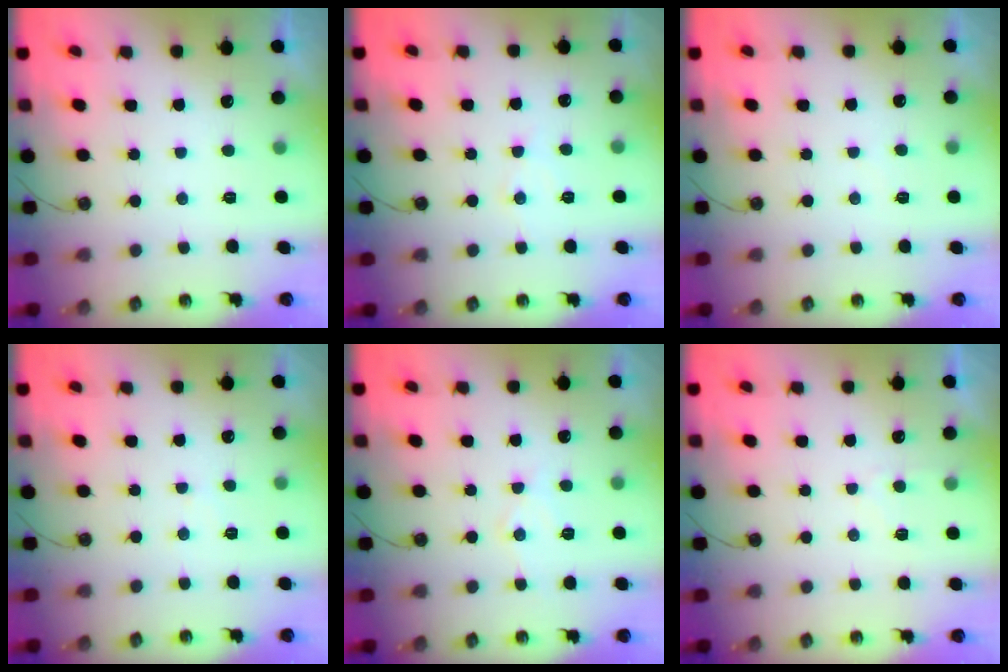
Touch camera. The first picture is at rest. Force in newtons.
{"total": 5.6, "press": 5.6, "slide": 0.3}
{"total": 2.8, "press": 2.7, "slide": 0.5}
{"total": 4.2, "press": 4.2, "slide": 0.7}
{"total": 7.4, "press": 7.4, "slide": 0.4}
{"total": 3.2, "press": 3.2, "slide": 0.4}